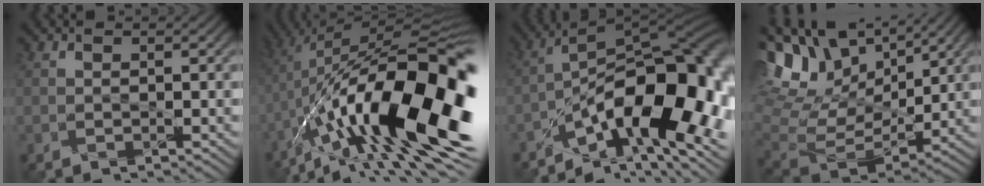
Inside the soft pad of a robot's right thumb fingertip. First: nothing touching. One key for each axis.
{"total": 21.1, "fx": -6.4, "fy": 7.1, "fz": 18.9, "tx": -0.307, "ty": 0.002, "tz": -0.118}
{"total": 16.6, "fx": -6.7, "fy": 7.3, "fz": 13.3, "tx": -0.183, "ty": -0.005, "tz": -0.121}
{"total": 14.6, "fx": 8.4, "fy": 8.0, "fz": 9.0, "tx": -0.215, "ty": 0.016, "tz": 0.157}